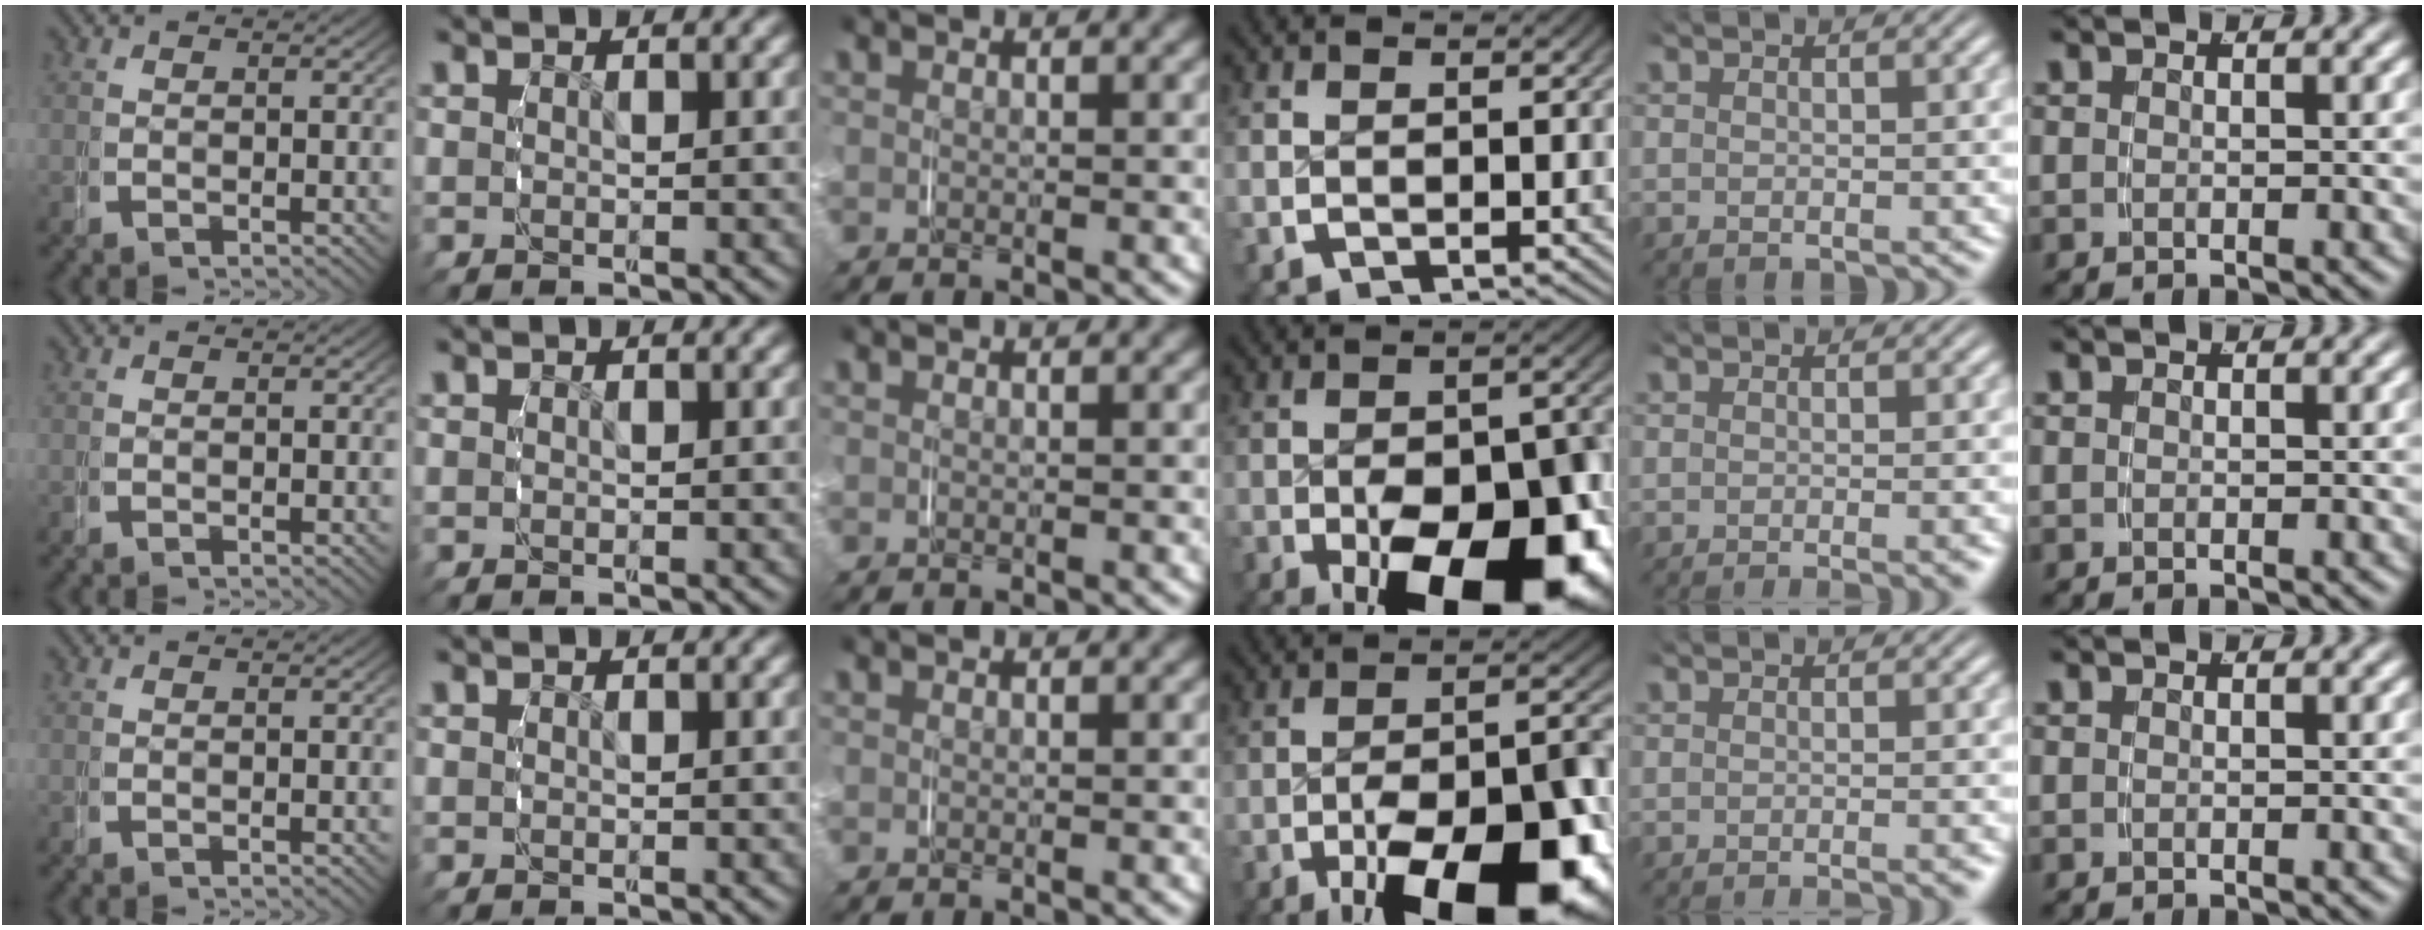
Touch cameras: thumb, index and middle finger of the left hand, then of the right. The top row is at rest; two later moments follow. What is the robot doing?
{"motion": "grasp_and_lifting", "object": "key"}